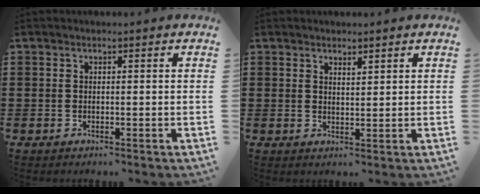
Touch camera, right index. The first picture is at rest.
{"total": 1.6, "force": [1.6, 0.4, 0.3], "torque": [-0.006, 0.004, 0.029]}